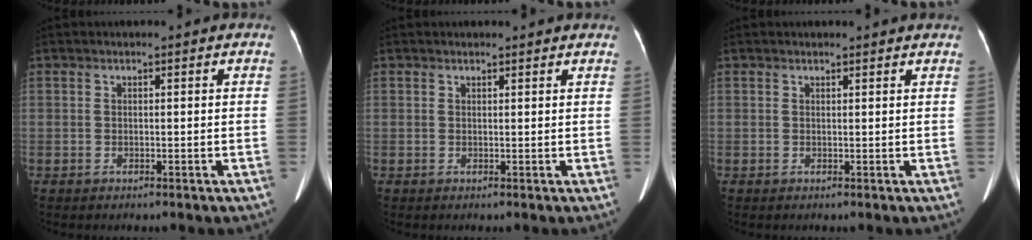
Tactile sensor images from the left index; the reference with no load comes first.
{"total": 3.0, "force": [2.9, 0.5, 0.9], "torque": [-0.010, 0.003, 0.028]}
{"total": 3.2, "force": [3.1, 0.3, 0.9], "torque": [-0.010, 0.001, 0.029]}